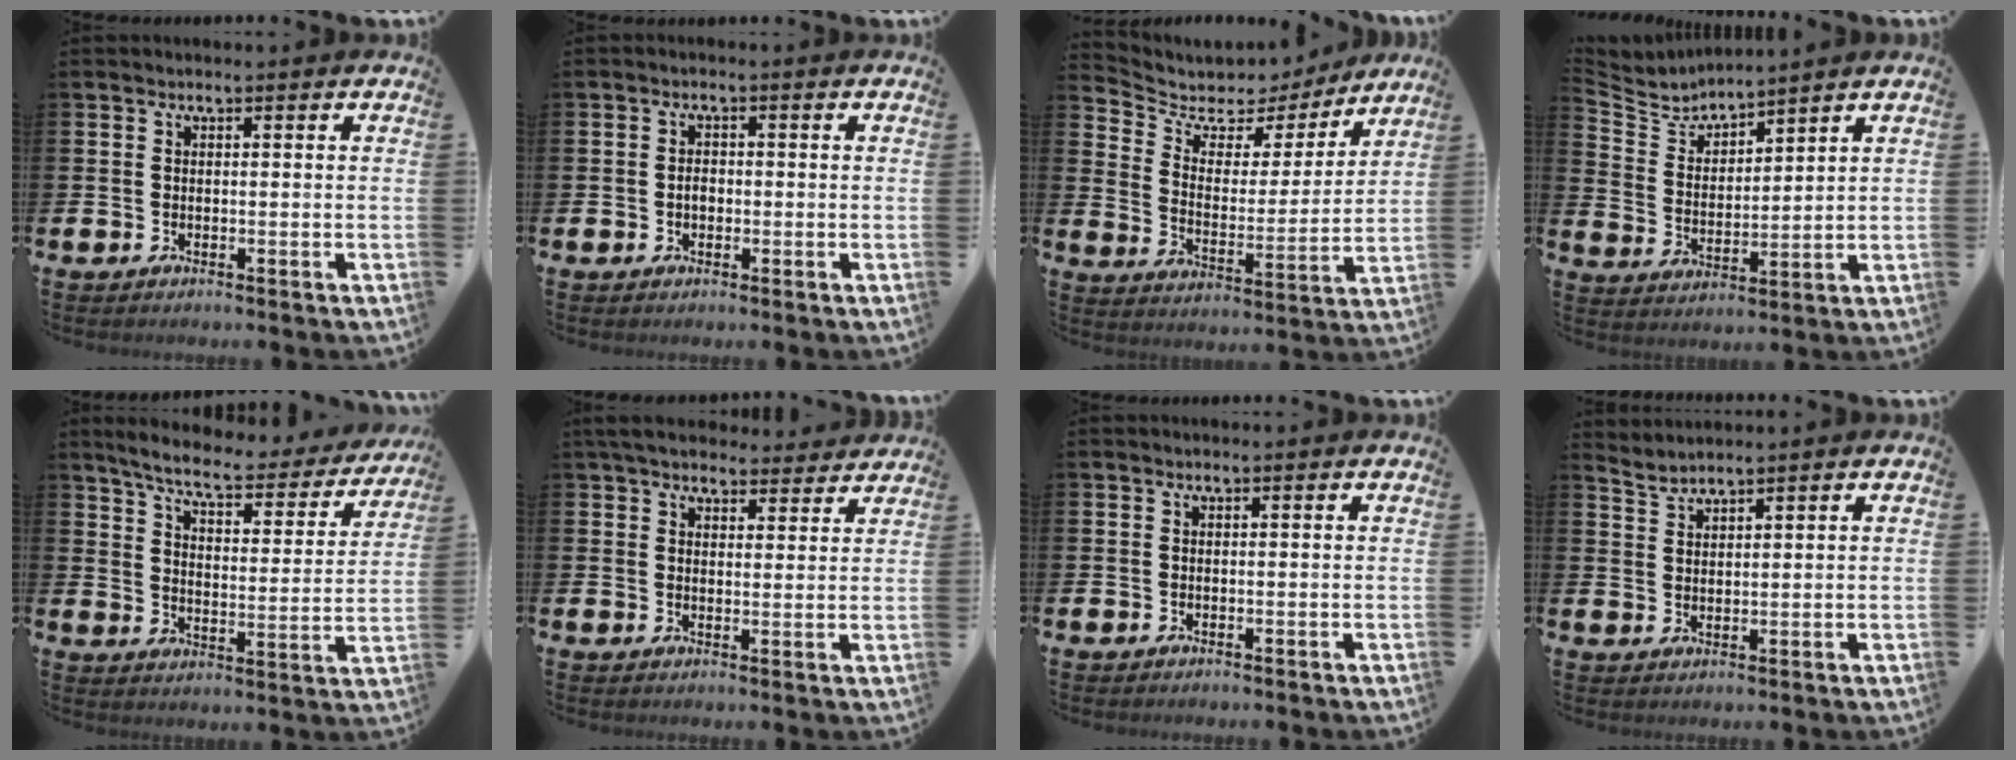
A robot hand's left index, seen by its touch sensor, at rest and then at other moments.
{"total": 1.7, "force": [-0.2, 1.2, 1.1], "torque": [-0.013, 0.003, -0.007]}
{"total": 6.6, "force": [5.8, 3.0, 1.0], "torque": [-0.053, -0.045, 0.096]}
{"total": 4.5, "force": [4.5, 0.4, 0.0], "torque": [-0.028, -0.034, 0.077]}
{"total": 7.0, "force": [6.3, 1.2, 2.9], "torque": [-0.081, -0.043, 0.104]}
{"total": 5.4, "force": [5.1, 1.4, 1.1], "torque": [-0.035, -0.022, 0.094]}
{"total": 0.0}
{"total": 2.3, "force": [2.3, -0.2, -0.3], "torque": [-0.005, -0.007, 0.044]}